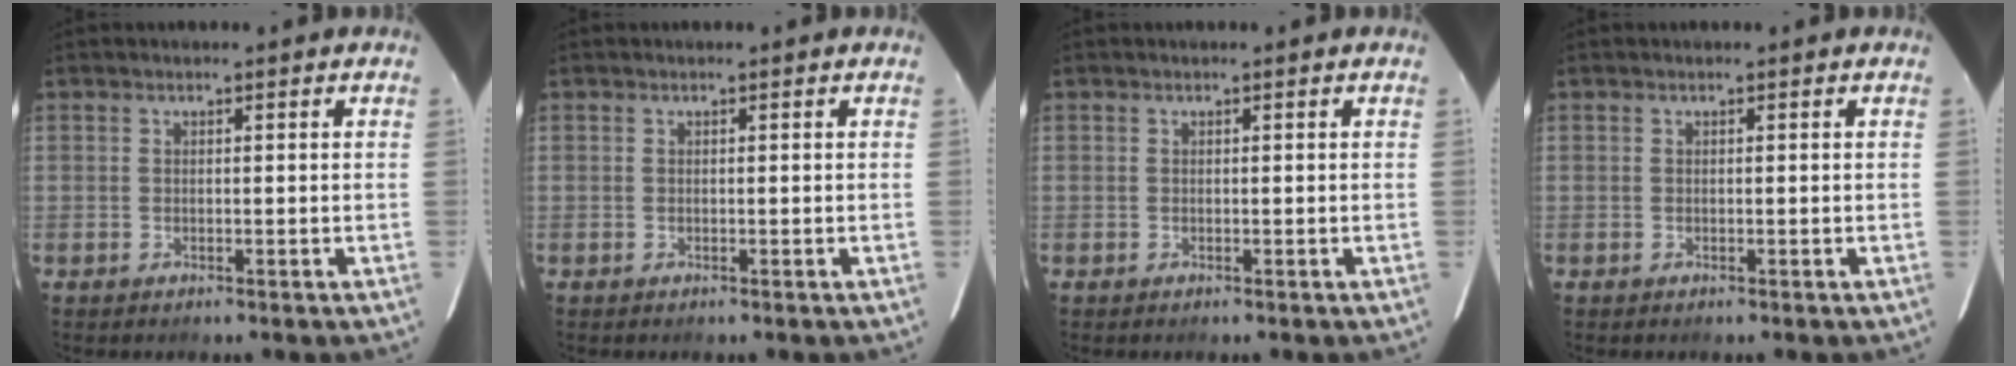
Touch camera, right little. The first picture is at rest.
{"total": 0.0}
{"total": 0.0}
{"total": 0.0}